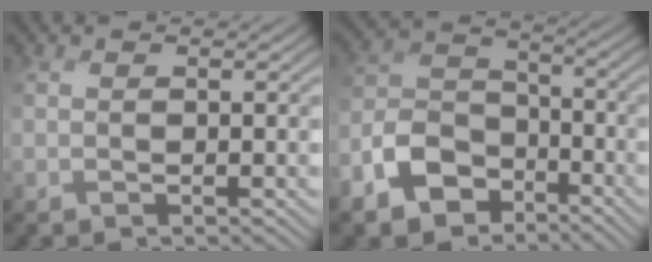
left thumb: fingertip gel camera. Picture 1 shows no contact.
{"total": 9.2, "force": [-6.0, 5.9, 3.6], "torque": [-0.088, -0.013, -0.132]}